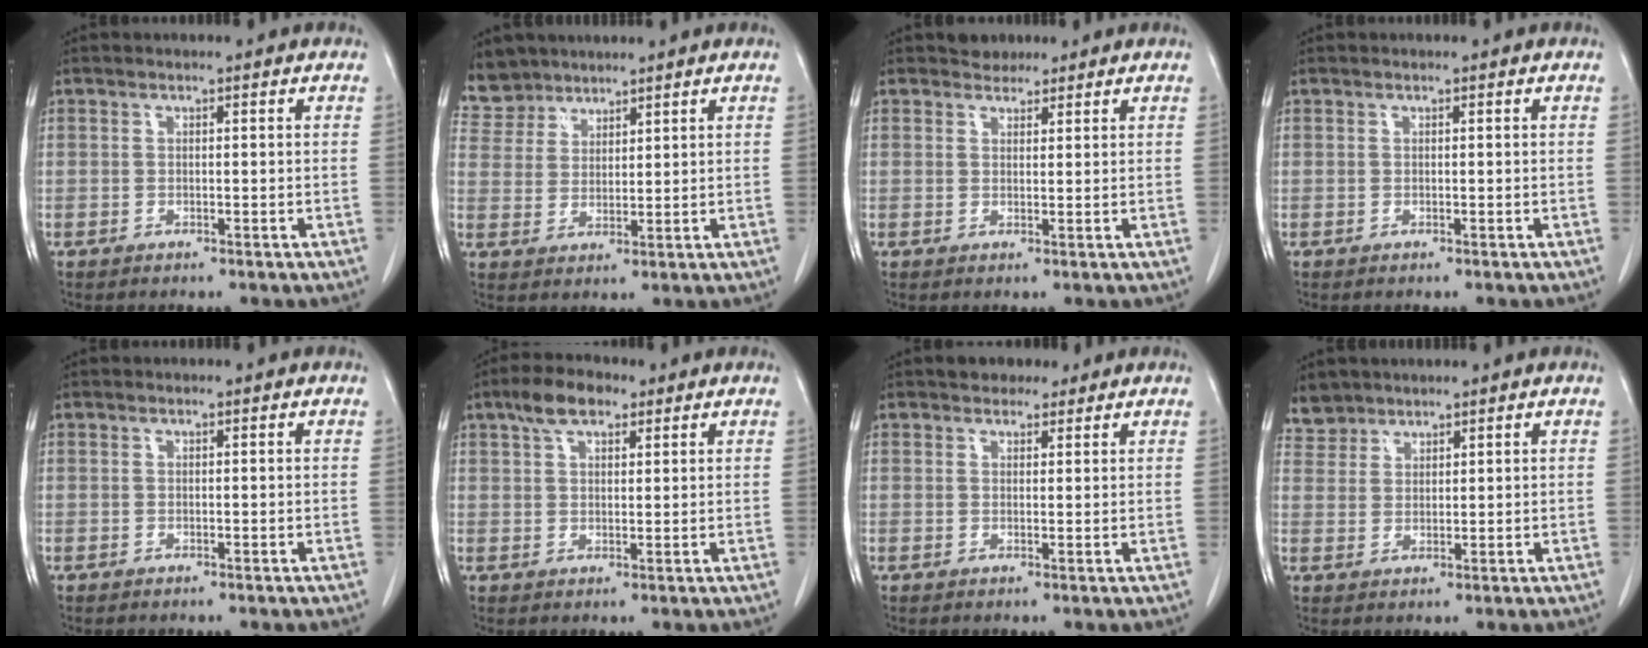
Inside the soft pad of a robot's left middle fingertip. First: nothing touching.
{"total": 5.7, "force": [5.1, 2.6, -0.5], "torque": [0.011, 0.005, 0.104]}
{"total": 2.0, "force": [1.7, 1.1, -0.1], "torque": [-0.002, 0.005, 0.026]}
{"total": 0.0}
{"total": 0.0}
{"total": 5.7, "force": [3.6, 2.6, 3.6], "torque": [-0.071, 0.017, 0.066]}
{"total": 3.6, "force": [2.8, 1.9, 1.2], "torque": [-0.015, 0.012, 0.042]}
{"total": 3.4, "force": [3.0, 1.6, -0.4], "torque": [0.013, 0.005, 0.059]}